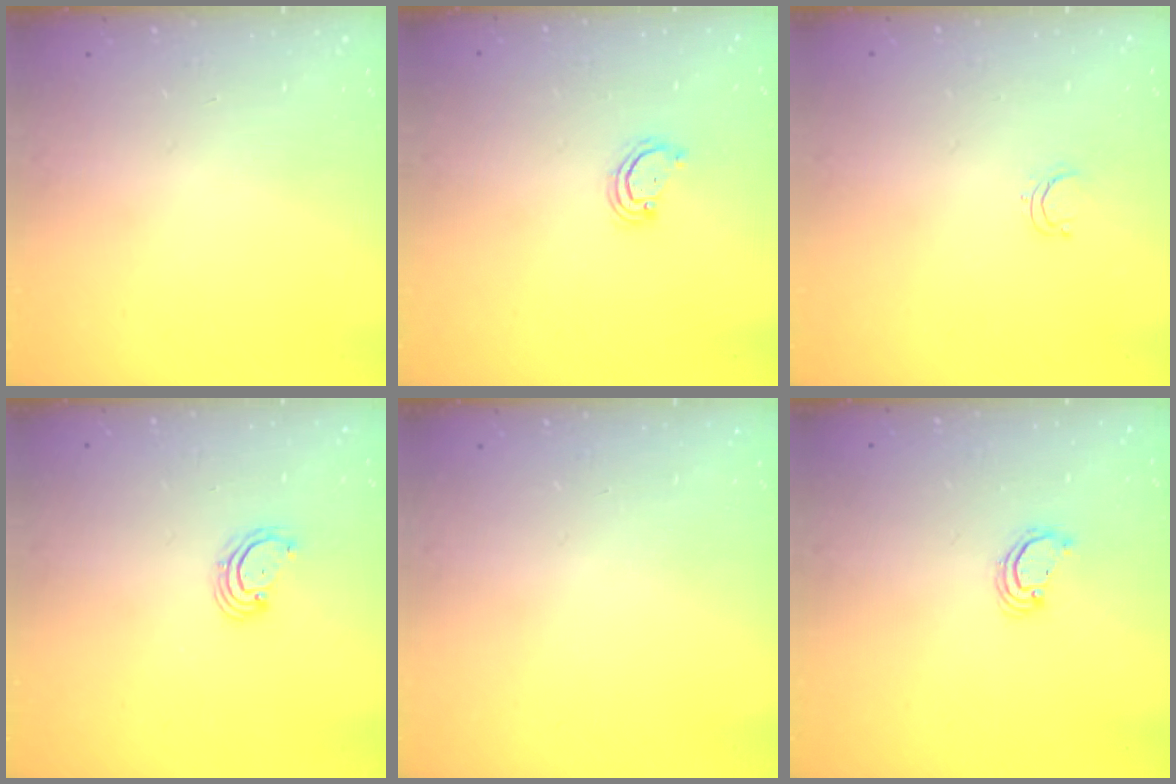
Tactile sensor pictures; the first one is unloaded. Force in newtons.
{"total": 3.3, "press": 3.3, "slide": 0.4}
{"total": 2.8, "press": 2.8, "slide": 0.2}
{"total": 2.5, "press": 2.5, "slide": 0.3}
{"total": 0.0}
{"total": 2.2, "press": 2.2, "slide": 0.2}